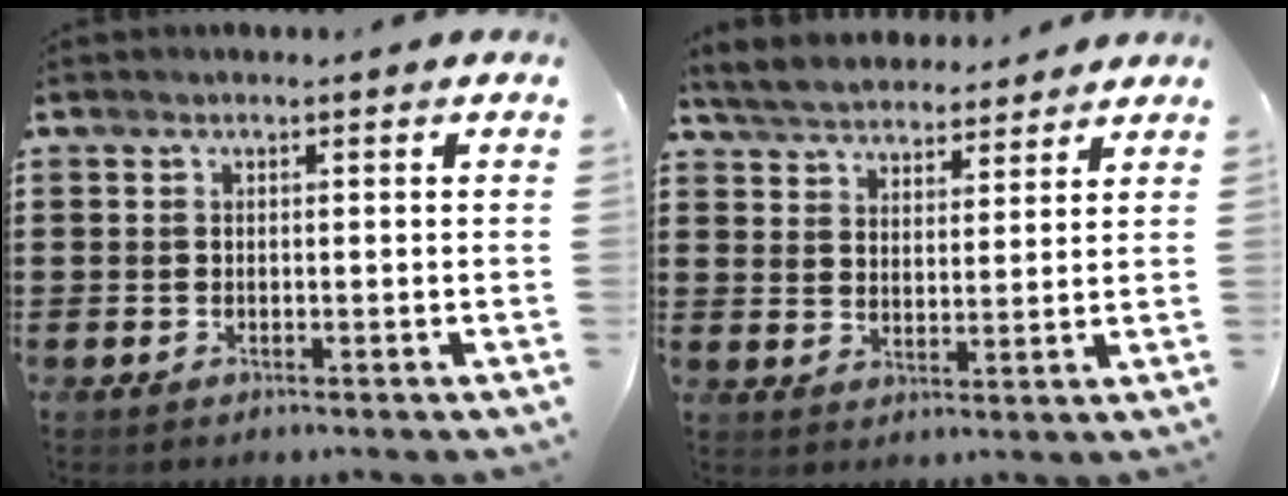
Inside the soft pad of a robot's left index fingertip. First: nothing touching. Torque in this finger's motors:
{"motor_torque": [2.14, 0.00, 0.23, 0.06]}